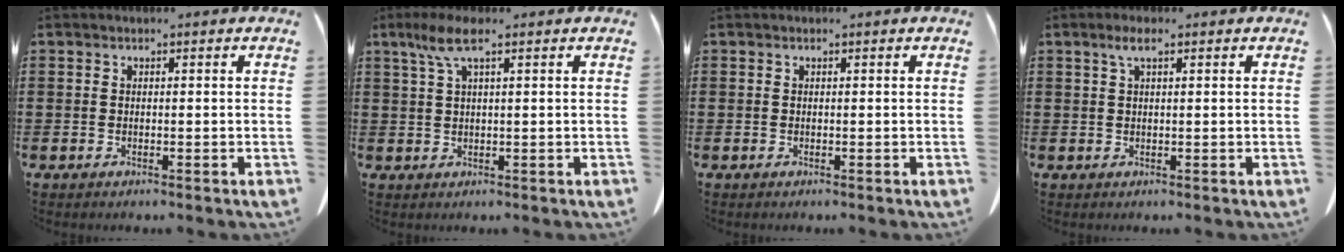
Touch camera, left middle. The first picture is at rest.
{"total": 4.5, "force": [2.1, 0.8, 3.9], "torque": [-0.087, 0.001, 0.035]}
{"total": 0.0}
{"total": 2.3, "force": [1.0, 0.5, 2.0], "torque": [-0.043, 0.006, 0.016]}